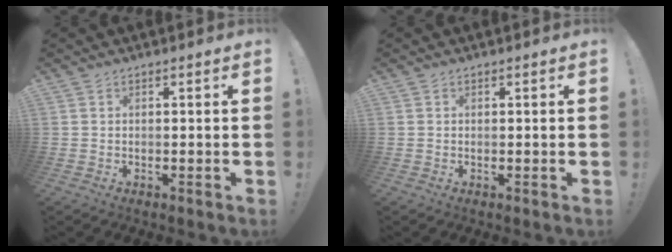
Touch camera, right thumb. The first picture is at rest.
{"total": 0.0}